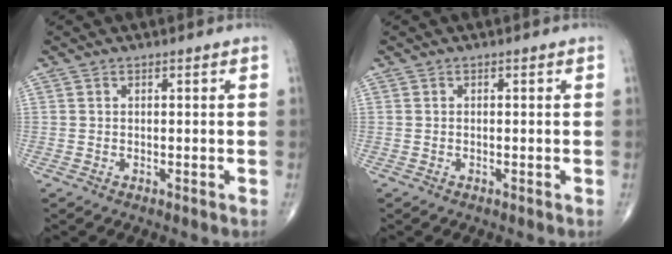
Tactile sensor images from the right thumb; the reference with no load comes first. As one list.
[{"total": 0.0}]